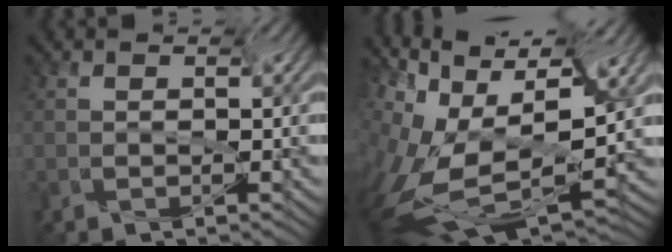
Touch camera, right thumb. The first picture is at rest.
{"total": 12.3, "force": [-2.6, 6.2, 10.4], "torque": [-0.231, -0.006, -0.028]}